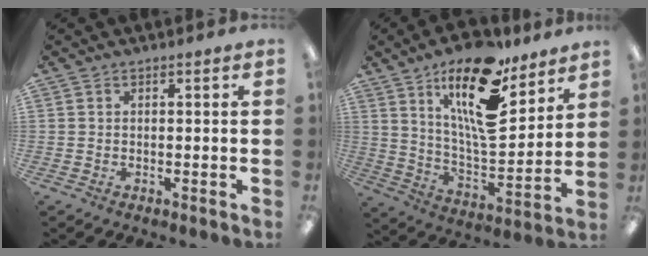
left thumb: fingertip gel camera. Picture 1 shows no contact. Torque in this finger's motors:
{"motor_torque": [1.40, 2.13, 1.34, -1.40, 0.29]}